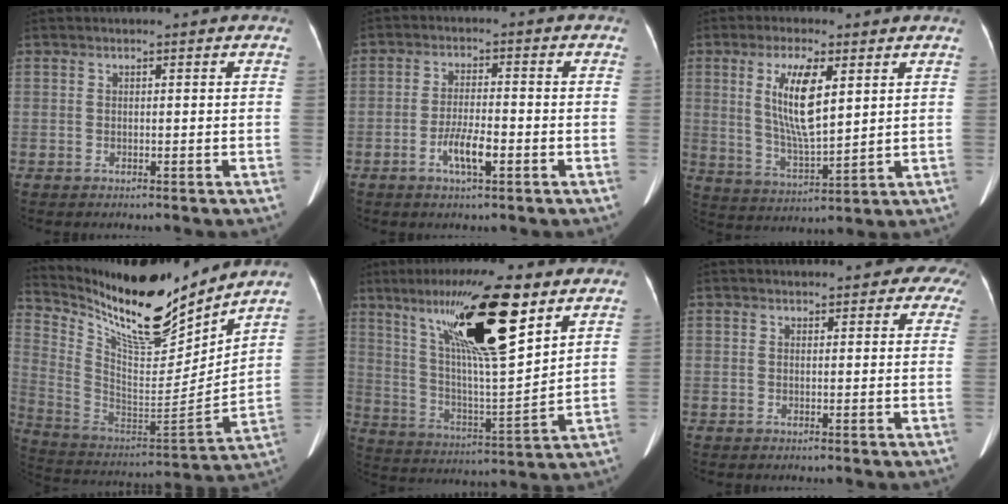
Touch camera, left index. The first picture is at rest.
{"total": 5.1, "force": [-2.2, 1.1, 4.5], "torque": [-0.087, 0.000, -0.040]}
{"total": 10.0, "force": [3.3, 2.3, 9.1], "torque": [-0.183, -0.005, 0.066]}
{"total": 21.2, "force": [18.1, 3.1, 10.6], "torque": [-0.203, -0.030, 0.312]}
{"total": 20.4, "force": [11.4, 2.4, 16.8], "torque": [-0.301, 0.014, 0.201]}
{"total": 4.7, "force": [3.4, 2.2, 2.4], "torque": [-0.009, 0.004, 0.025]}